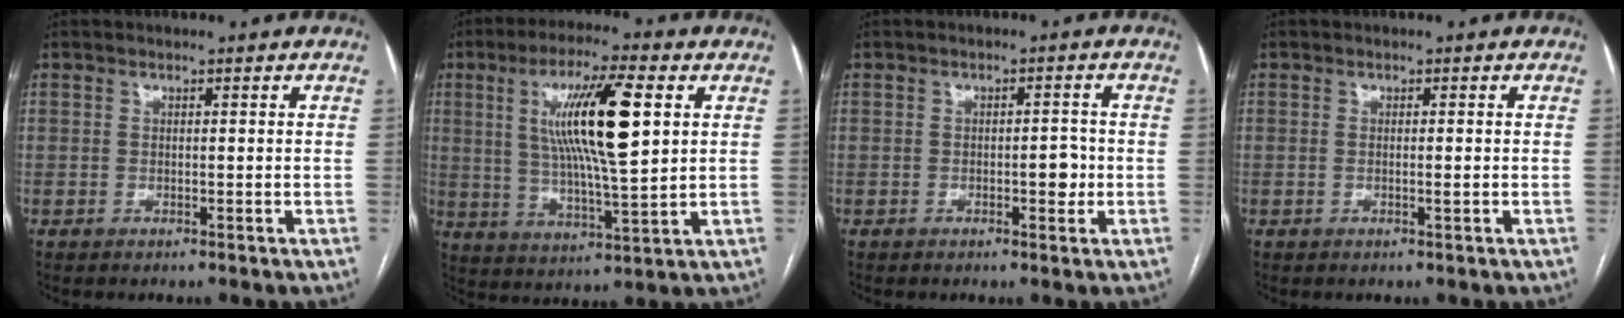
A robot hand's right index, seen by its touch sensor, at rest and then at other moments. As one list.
[{"total": 14.5, "force": [3.8, 1.7, 13.9], "torque": [-0.255, 0.007, 0.066]}, {"total": 2.8, "force": [-0.6, 1.2, 2.4], "torque": [-0.031, 0.003, -0.007]}, {"total": 0.9, "force": [-0.1, 0.0, 0.9], "torque": [-0.017, -0.002, -0.001]}]